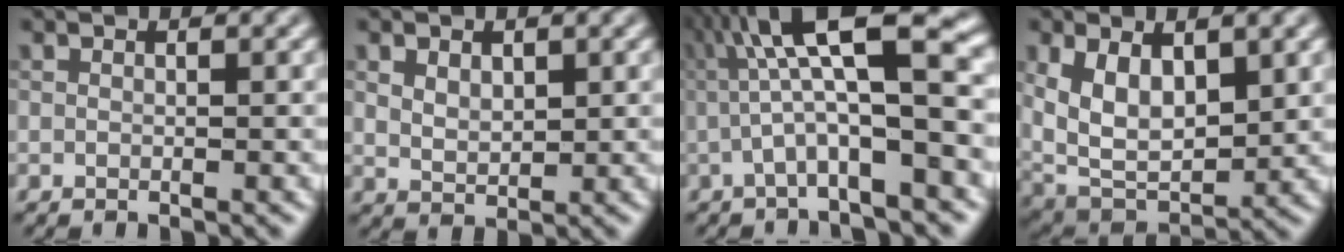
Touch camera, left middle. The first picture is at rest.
{"total": 2.0, "force": [0.9, 1.3, 1.3], "torque": [-0.026, -0.003, 0.020]}
{"total": 8.9, "force": [0.5, 1.8, 8.7], "torque": [-0.136, 0.032, 0.000]}
{"total": 8.1, "force": [1.8, 4.4, 6.5], "torque": [-0.142, -0.011, 0.032]}